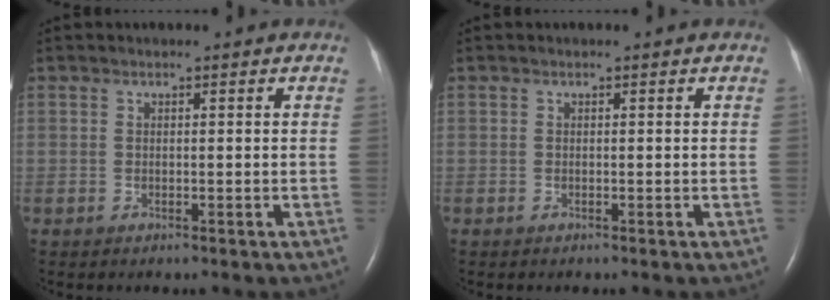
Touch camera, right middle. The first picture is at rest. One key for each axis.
{"total": 0.0}